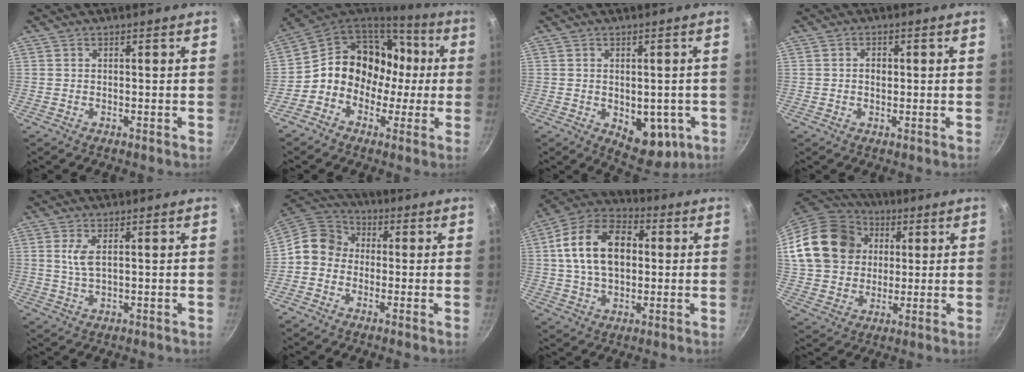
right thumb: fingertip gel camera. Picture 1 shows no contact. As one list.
[{"total": 16.4, "force": [-0.1, 13.8, 8.8], "torque": [-0.086, 0.051, -0.017]}, {"total": 9.7, "force": [-2.3, 6.1, 7.2], "torque": [-0.052, -0.007, -0.017]}, {"total": 2.1, "force": [0.1, 1.5, 1.4], "torque": [-0.017, 0.005, 0.001]}, {"total": 3.7, "force": [1.1, 1.4, 3.3], "torque": [-0.070, -0.007, 0.024]}, {"total": 8.3, "force": [-0.7, 7.4, 3.8], "torque": [-0.045, 0.028, -0.041]}, {"total": 17.0, "force": [2.3, 11.2, 12.6], "torque": [-0.191, 0.025, 0.025]}, {"total": 20.5, "force": [4.7, 16.8, 10.8], "torque": [-0.180, 0.026, 0.087]}]